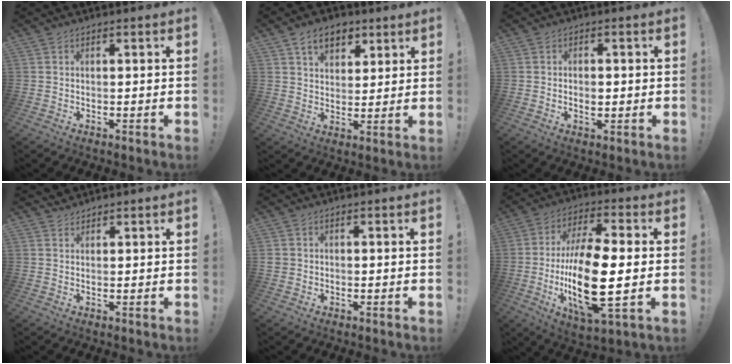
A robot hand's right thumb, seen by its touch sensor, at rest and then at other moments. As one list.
[{"total": 9.6, "force": [5.3, 6.3, 4.9], "torque": [-0.068, -0.016, 0.100]}, {"total": 2.6, "force": [-0.4, 1.7, 1.9], "torque": [-0.019, 0.000, -0.010]}, {"total": 2.1, "force": [2.0, 0.6, 0.0], "torque": [0.005, -0.012, 0.038]}, {"total": 1.2, "force": [0.0, 1.2, 0.1], "torque": [-0.002, 0.003, 0.000]}, {"total": 21.1, "force": [-2.7, 7.5, 19.6], "torque": [-0.381, -0.010, -0.046]}]